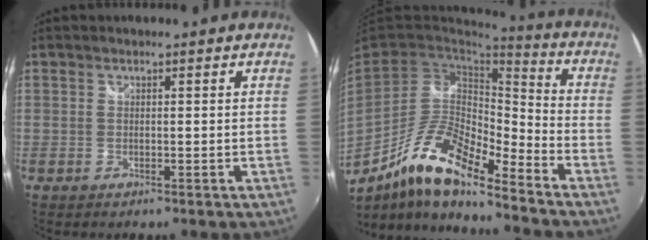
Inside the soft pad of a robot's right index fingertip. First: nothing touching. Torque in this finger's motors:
{"motor_torque": [0.54, -0.56, 0.32, 0.07]}